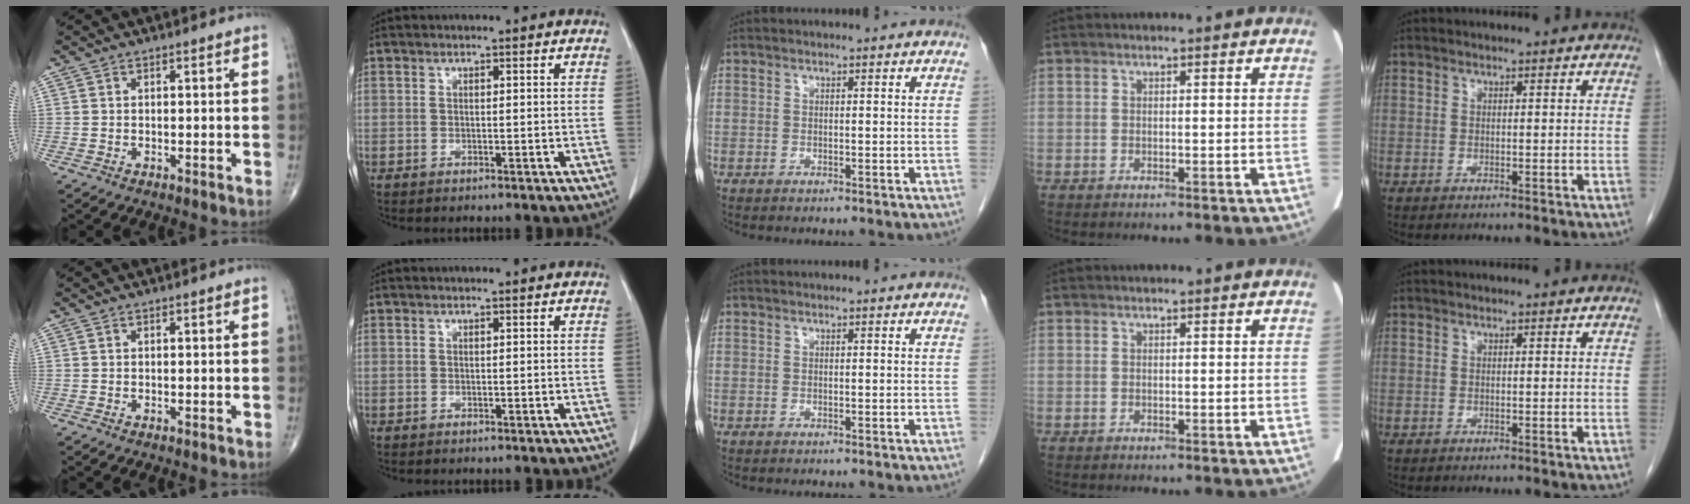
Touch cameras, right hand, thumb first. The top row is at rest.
{}